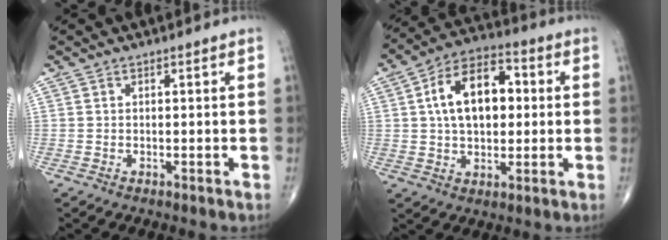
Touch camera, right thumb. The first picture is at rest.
{"total": 14.5, "force": [2.1, 8.8, 11.4], "torque": [-0.170, 0.021, 0.028]}